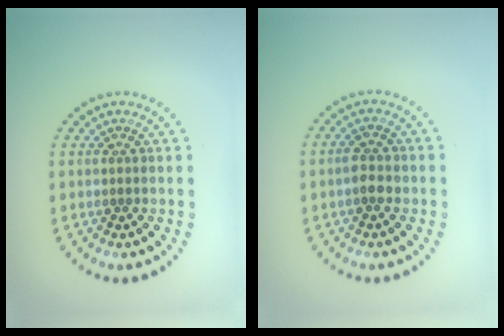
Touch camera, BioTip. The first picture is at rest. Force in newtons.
{"total": 1.8, "press": 1.8, "slide": 0.1}